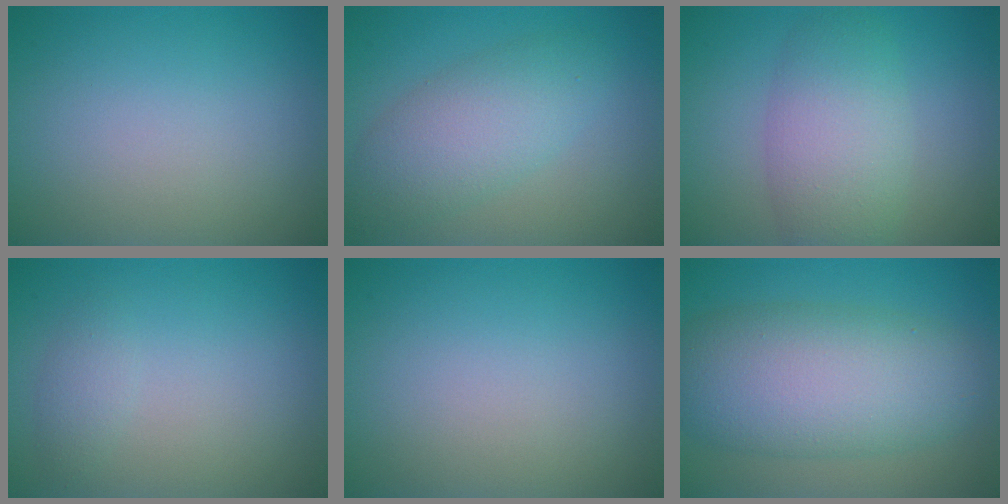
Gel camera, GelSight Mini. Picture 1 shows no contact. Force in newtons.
{"total": 4.8, "press": 4.8, "slide": 0.3}
{"total": 5.5, "press": 5.5, "slide": 0.4}
{"total": 1.1, "press": 1.1, "slide": 0.1}
{"total": 0.0}
{"total": 9.6, "press": 9.6, "slide": 0.1}